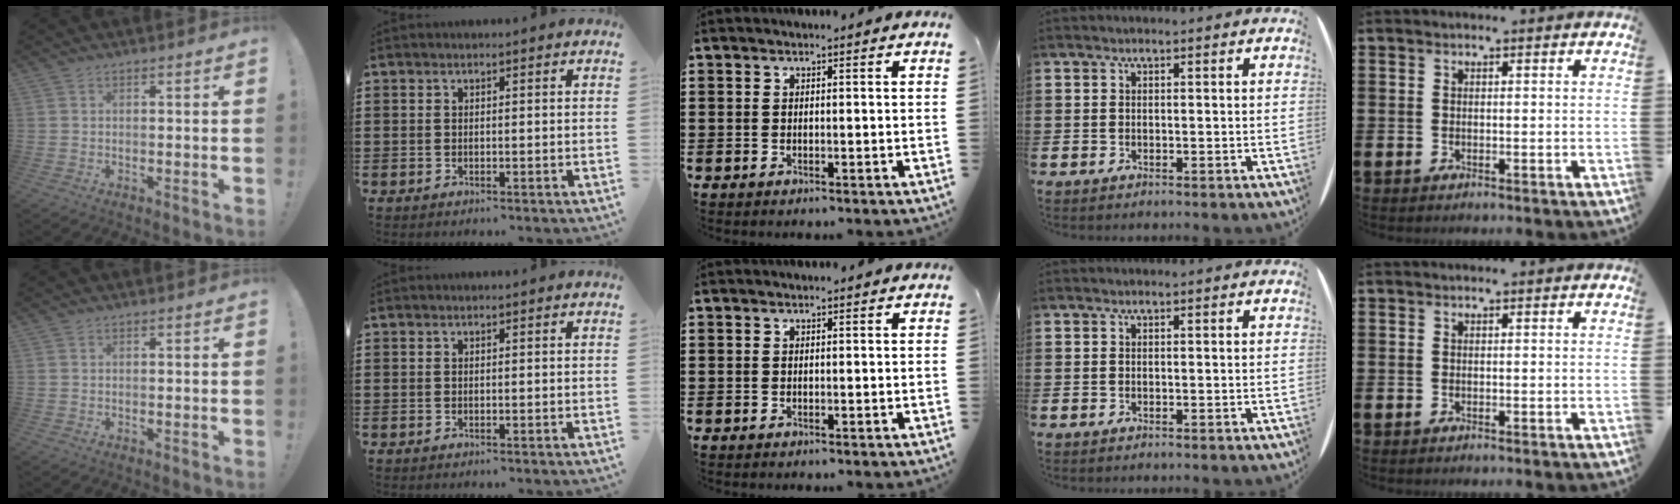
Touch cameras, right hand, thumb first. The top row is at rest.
{}